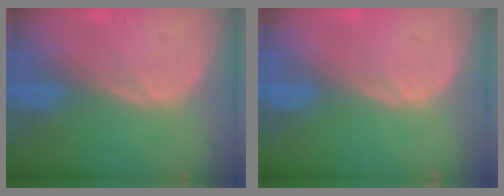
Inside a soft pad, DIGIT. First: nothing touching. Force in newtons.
{"total": 0.0}